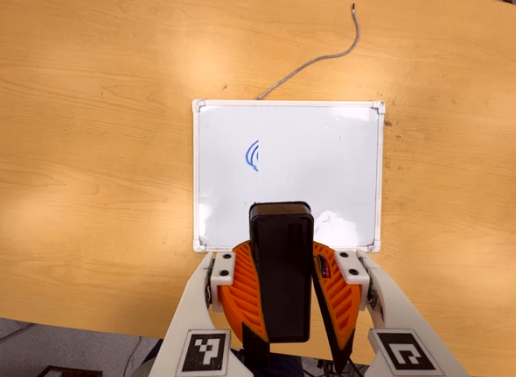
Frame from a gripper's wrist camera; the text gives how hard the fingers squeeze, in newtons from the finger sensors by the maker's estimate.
{"total": 13.9, "left": 12.6, "right": 15.2}